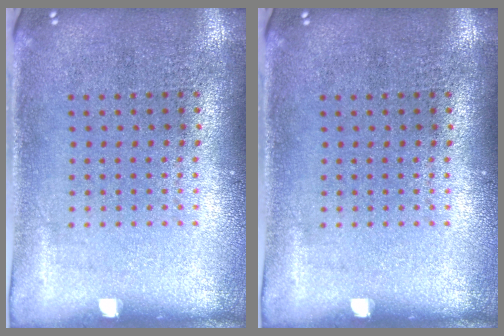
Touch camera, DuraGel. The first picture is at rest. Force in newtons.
{"total": 0.0}